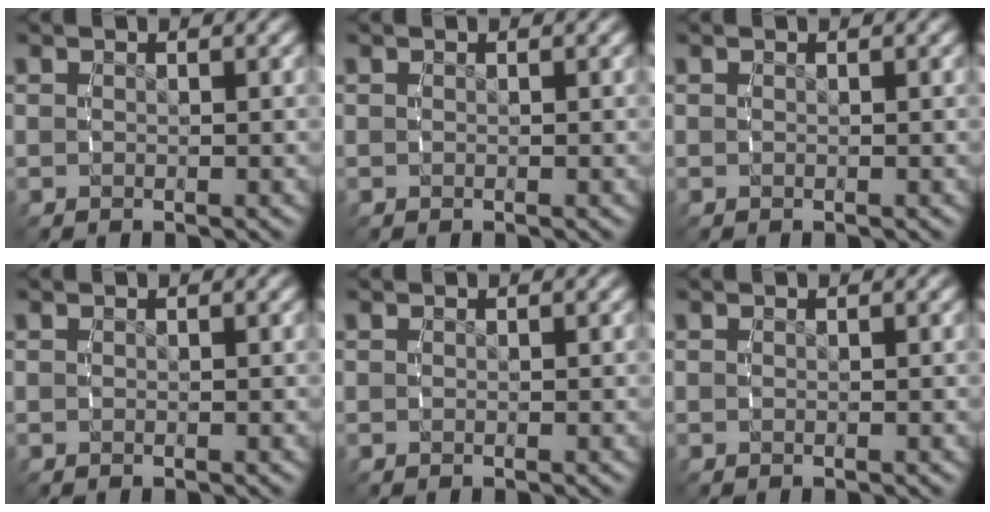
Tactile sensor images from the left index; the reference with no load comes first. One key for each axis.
{"total": 0.0}
{"total": 0.0}
{"total": 0.0}
{"total": 0.0}
{"total": 0.0}